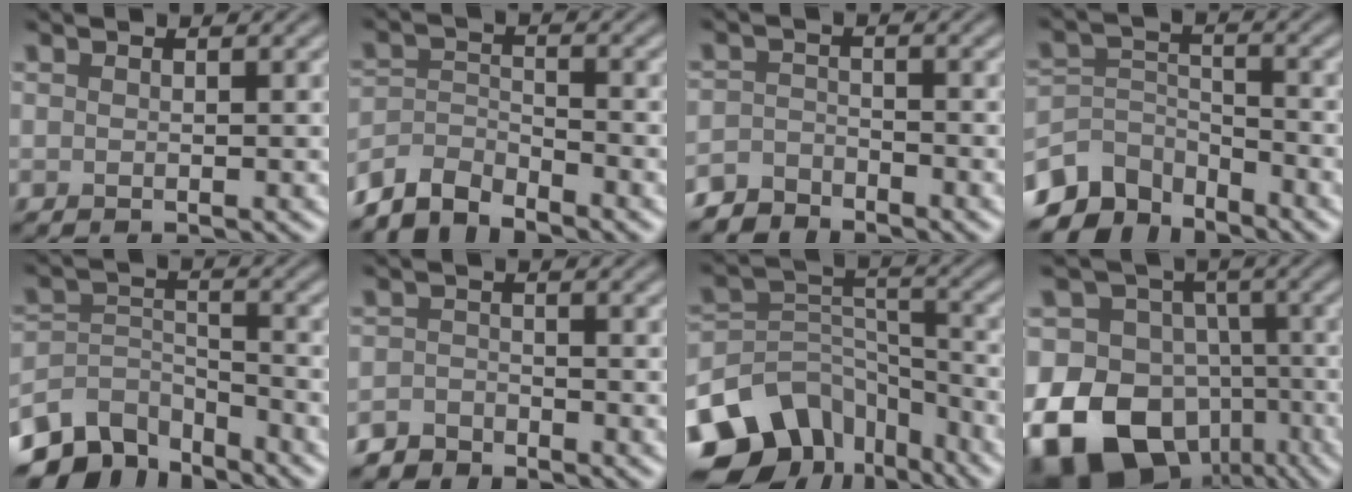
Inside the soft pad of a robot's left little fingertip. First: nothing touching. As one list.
[{"total": 3.8, "force": [-3.6, 1.0, 0.8], "torque": [-0.012, 0.001, -0.081]}, {"total": 2.9, "force": [-2.7, 0.9, 0.1], "torque": [0.002, 0.002, -0.059]}, {"total": 6.2, "force": [-5.2, 3.1, 1.7], "torque": [-0.027, -0.013, -0.109]}, {"total": 7.3, "force": [-5.9, 3.5, 2.6], "torque": [-0.047, -0.017, -0.115]}, {"total": 2.5, "force": [-2.4, 0.8, 0.1], "torque": [0.002, 0.001, -0.051]}, {"total": 11.2, "force": [-7.6, 7.1, 4.1], "torque": [-0.078, 0.006, -0.130]}, {"total": 17.0, "force": [-6.6, 13.0, 8.8], "torque": [-0.176, -0.018, -0.107]}]